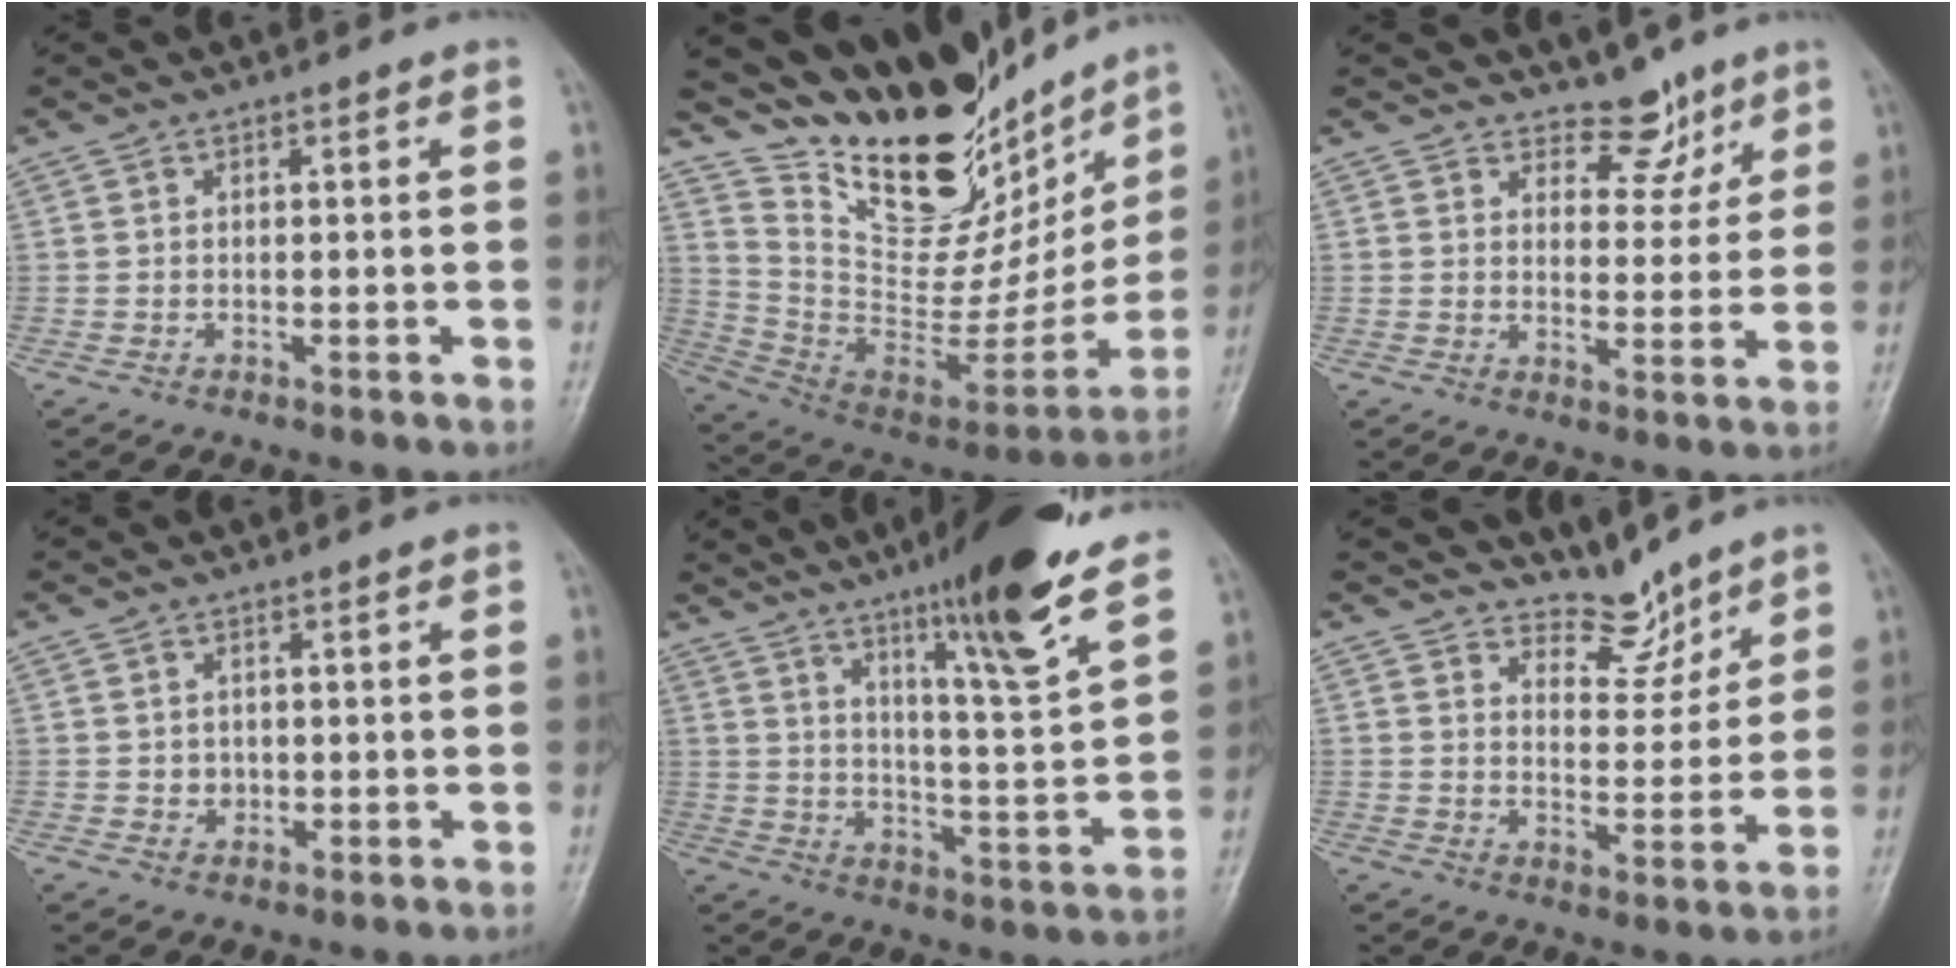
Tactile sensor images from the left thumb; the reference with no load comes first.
{"total": 28.5, "force": [21.7, 11.6, 14.5], "torque": [-0.191, -0.100, 0.359]}
{"total": 6.2, "force": [4.9, 3.5, 1.5], "torque": [0.016, -0.035, 0.076]}
{"total": 1.8, "force": [0.2, 1.6, 0.7], "torque": [-0.002, 0.000, 0.008]}
{"total": 17.7, "force": [11.8, 1.5, 13.1], "torque": [-0.182, -0.067, 0.184]}
{"total": 6.6, "force": [5.9, 2.9, 0.8], "torque": [0.019, -0.054, 0.107]}